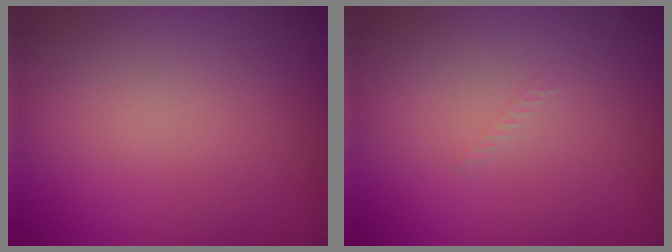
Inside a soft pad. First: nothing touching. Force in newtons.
{"total": 0.6, "press": 0.6, "slide": 0.1}